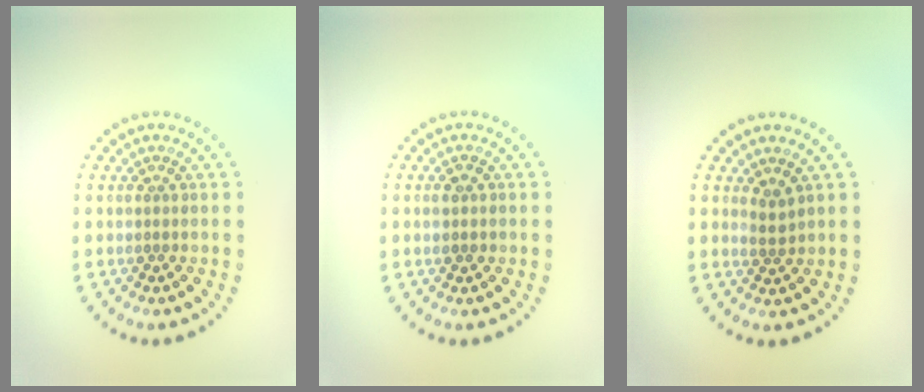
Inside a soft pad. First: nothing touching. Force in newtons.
{"total": 1.6, "press": 1.6, "slide": 0.1}
{"total": 1.2, "press": 1.1, "slide": 0.5}